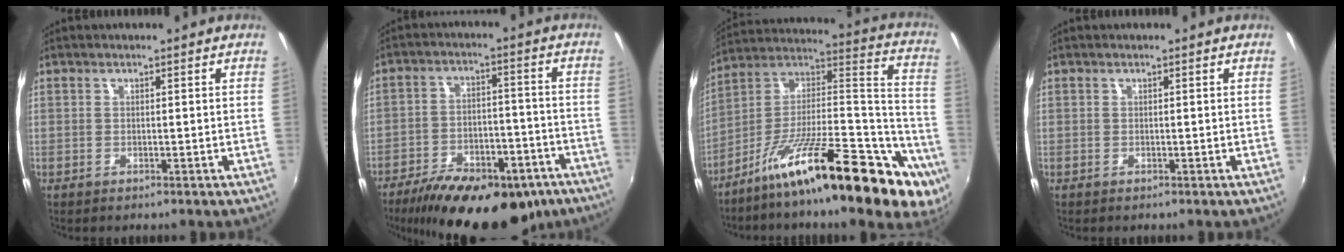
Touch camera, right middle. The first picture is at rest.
{"total": 23.7, "force": [-16.7, 10.0, 13.5], "torque": [-0.240, -0.019, -0.228]}
{"total": 28.6, "force": [-16.6, 7.4, 22.1], "torque": [-0.276, 0.010, -0.265]}
{"total": 0.0}